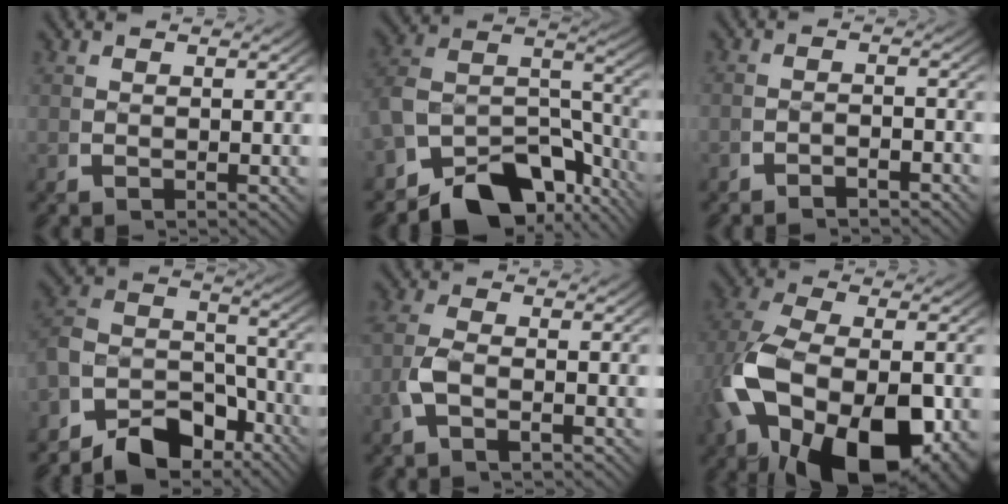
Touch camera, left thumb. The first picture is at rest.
{"total": 11.6, "force": [-3.3, 7.6, 8.1], "torque": [-0.168, -0.038, -0.046]}
{"total": 2.0, "force": [-2.0, 0.2, 0.3], "torque": [-0.005, -0.006, -0.035]}
{"total": 8.4, "force": [-2.7, 5.9, 5.3], "torque": [-0.102, -0.027, -0.046]}
{"total": 2.6, "force": [-0.3, 1.2, 2.3], "torque": [-0.070, -0.005, -0.004]}
{"total": 15.2, "force": [-3.6, 8.8, 11.9], "torque": [-0.282, -0.065, -0.022]}